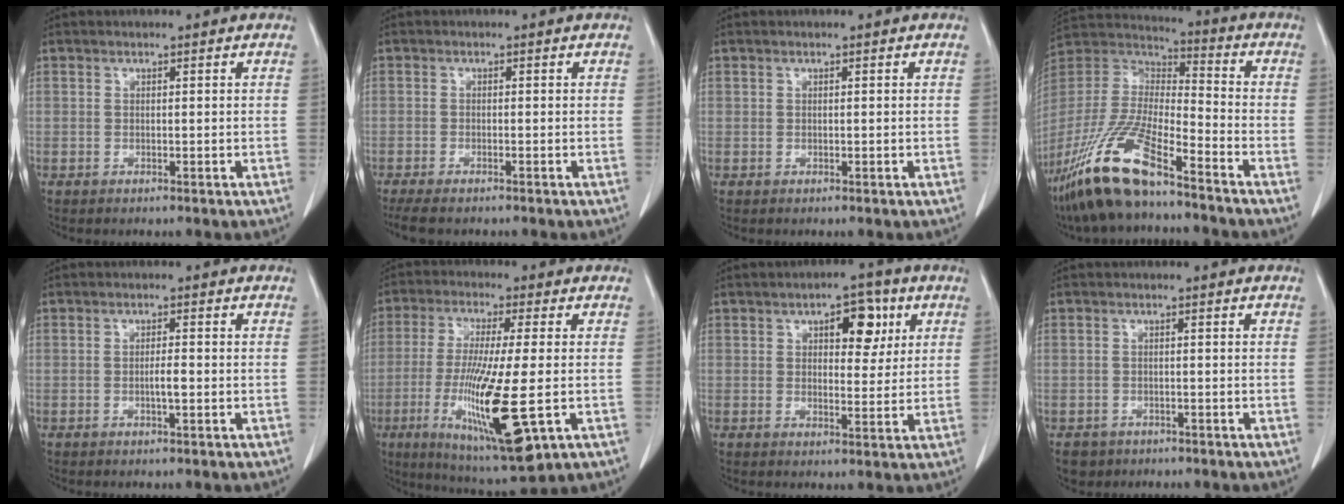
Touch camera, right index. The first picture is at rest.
{"total": 3.8, "force": [-3.3, 0.6, 1.8], "torque": [-0.029, -0.011, -0.053]}
{"total": 0.0}
{"total": 18.1, "force": [-12.5, 3.1, 12.7], "torque": [-0.286, -0.031, -0.239]}
{"total": 1.9, "force": [-0.5, 0.2, 1.8], "torque": [-0.034, 0.001, -0.010]}
{"total": 17.4, "force": [-4.5, 2.0, 16.6], "torque": [-0.328, -0.040, -0.070]}
{"total": 6.6, "force": [2.7, 3.0, 5.2], "torque": [-0.067, 0.012, 0.038]}
{"total": 2.9, "force": [-2.0, 2.0, 0.1], "torque": [-0.005, 0.003, -0.032]}